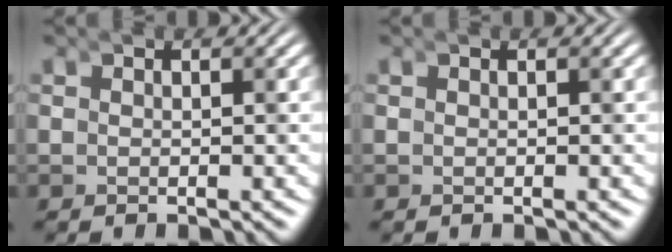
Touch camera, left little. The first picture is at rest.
{"total": 0.0}